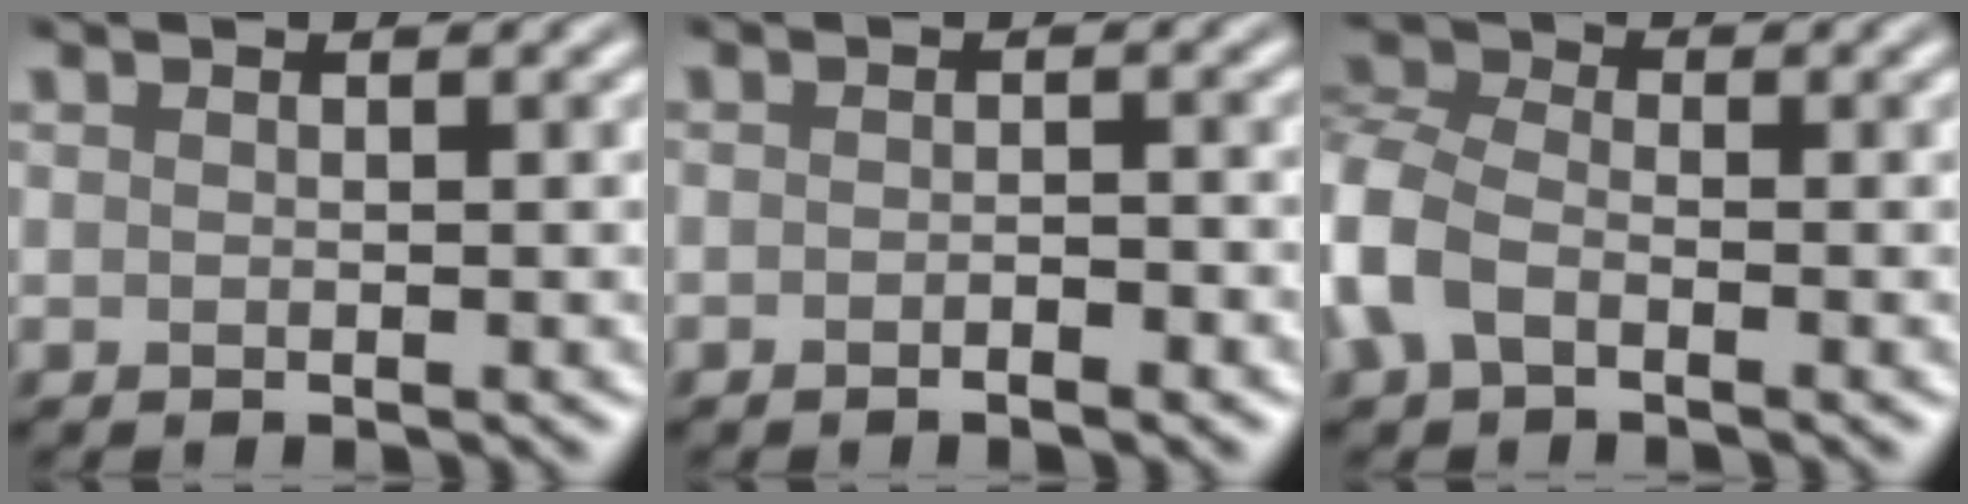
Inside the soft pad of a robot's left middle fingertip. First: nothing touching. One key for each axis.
{"total": 1.3, "fx": -1.0, "fy": 0.2, "fz": 0.8, "tx": -0.010, "ty": -0.001, "tz": -0.011}
{"total": 4.4, "fx": -1.7, "fy": 3.0, "fz": 2.7, "tx": -0.073, "ty": 0.006, "tz": -0.049}